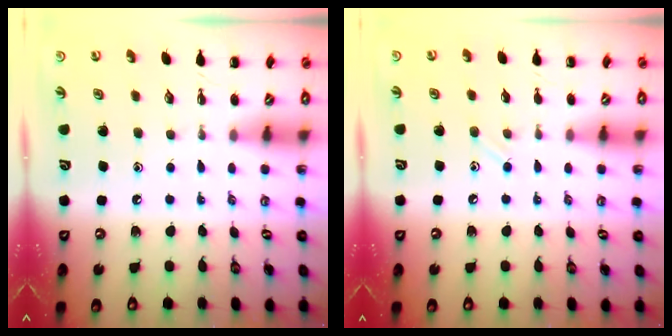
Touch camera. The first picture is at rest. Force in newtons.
{"total": 4.0, "press": 3.8, "slide": 1.2}